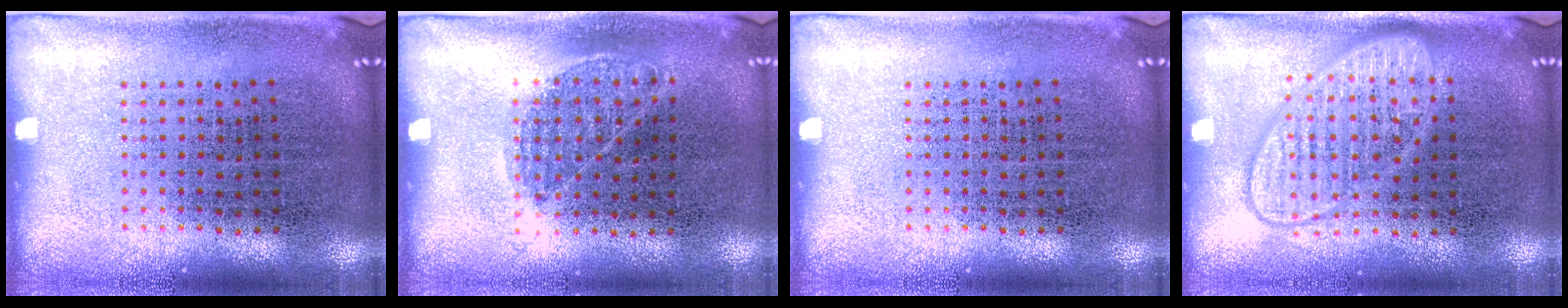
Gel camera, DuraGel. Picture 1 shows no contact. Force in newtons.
{"total": 0.9, "press": 0.7, "slide": 0.6}
{"total": 0.0}
{"total": 2.9, "press": 2.9, "slide": 0.5}